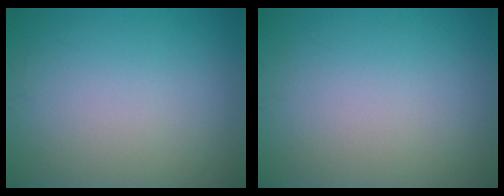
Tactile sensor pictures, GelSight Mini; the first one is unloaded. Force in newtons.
{"total": 0.0}